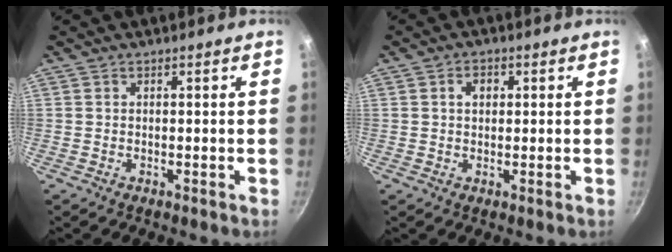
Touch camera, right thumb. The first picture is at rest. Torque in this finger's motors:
{"motor_torque": [0.37, 1.23, 0.06, 0.14, 0.01]}